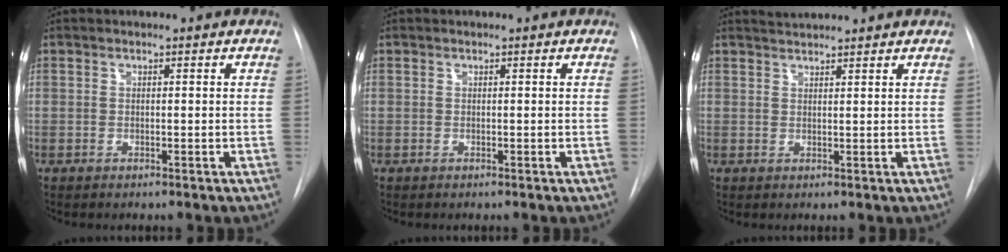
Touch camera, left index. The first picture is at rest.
{"total": 0.0}
{"total": 3.1, "force": [3.0, -0.3, 0.5], "torque": [-0.010, 0.023, 0.051]}